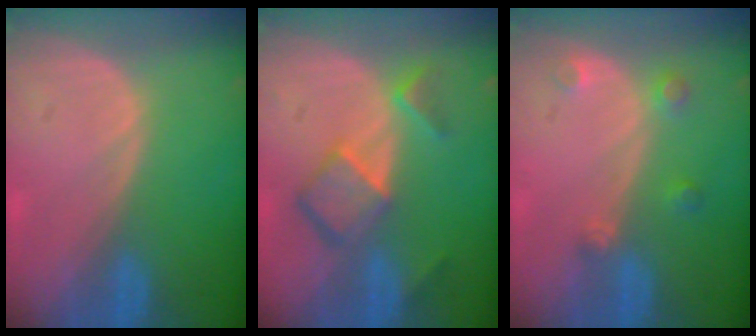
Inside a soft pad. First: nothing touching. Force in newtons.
{"total": 7.0, "press": 6.0, "slide": 3.5}
{"total": 2.8, "press": 2.7, "slide": 0.7}